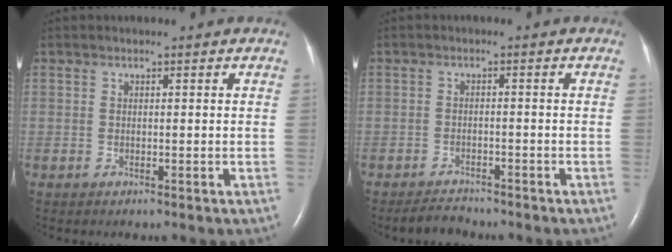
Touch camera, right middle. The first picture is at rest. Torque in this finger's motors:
{"motor_torque": [0.14, -0.20, 0.00, 0.00]}